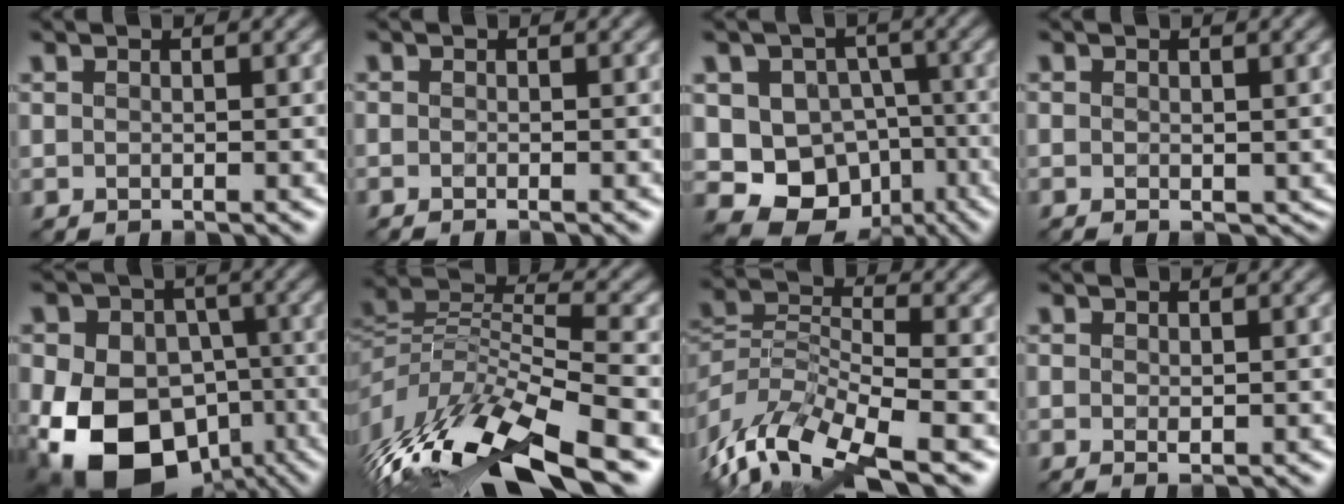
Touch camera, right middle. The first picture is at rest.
{"total": 1.2, "force": [-0.6, 0.4, 1.0], "torque": [-0.006, -0.010, -0.011]}
{"total": 9.1, "force": [-2.2, 7.8, 4.0], "torque": [-0.054, -0.003, -0.048]}
{"total": 1.9, "force": [-0.3, 1.1, 1.5], "torque": [-0.024, -0.008, -0.001]}
{"total": 17.1, "force": [-6.0, 12.7, 9.7], "torque": [-0.170, -0.031, -0.111]}
{"total": 13.4, "force": [-6.3, 5.0, 10.7], "torque": [-0.218, 0.002, -0.117]}
{"total": 9.0, "force": [-5.7, 3.3, 6.1], "torque": [-0.118, -0.007, -0.115]}
{"total": 1.1, "force": [-0.2, 0.4, 1.0], "torque": [-0.019, -0.006, -0.002]}